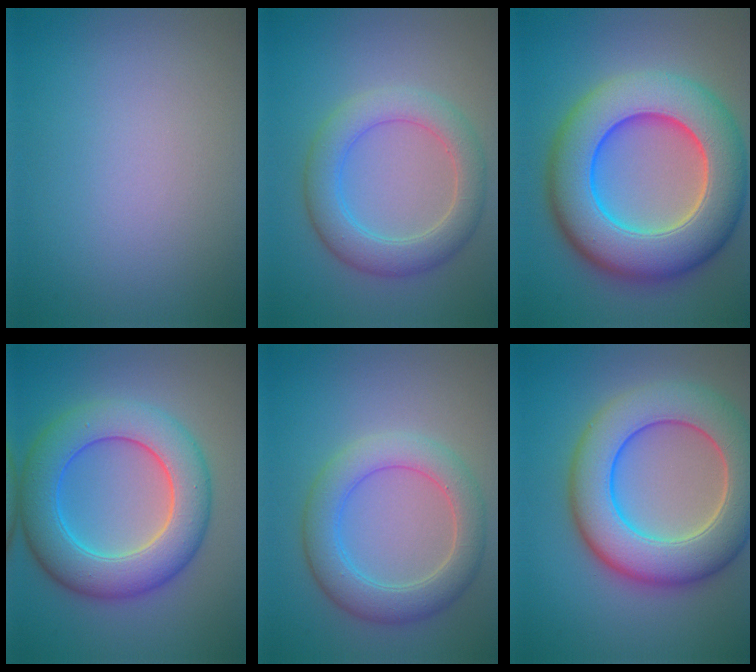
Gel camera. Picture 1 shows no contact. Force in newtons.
{"total": 4.9, "press": 4.9, "slide": 0.4}
{"total": 12.8, "press": 12.8, "slide": 0.6}
{"total": 8.6, "press": 8.6, "slide": 0.3}
{"total": 5.1, "press": 5.0, "slide": 0.4}
{"total": 10.2, "press": 10.2, "slide": 0.7}